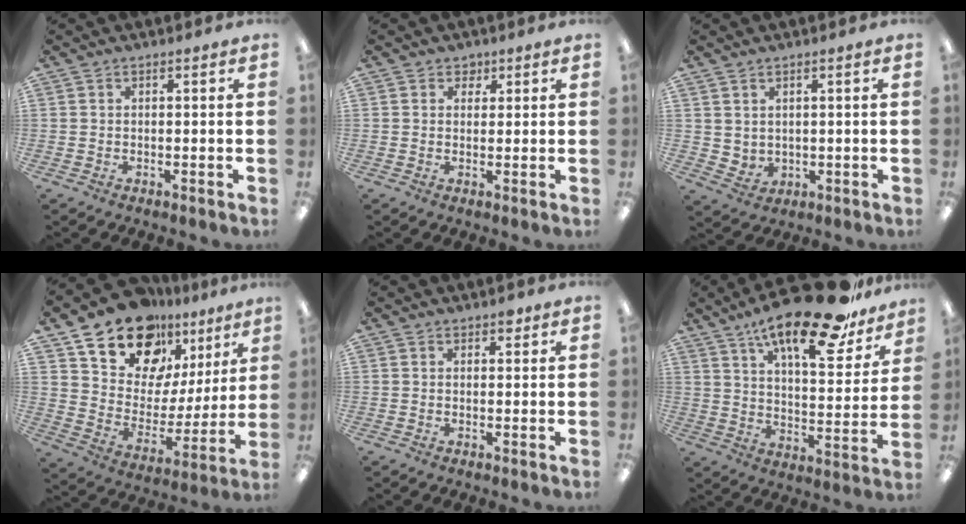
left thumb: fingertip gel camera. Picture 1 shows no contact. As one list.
[{"total": 2.1, "force": [1.2, 1.6, 0.3], "torque": [0.007, -0.003, 0.018]}, {"total": 2.9, "force": [2.2, 1.8, 0.5], "torque": [-0.016, -0.013, 0.042]}, {"total": 18.3, "force": [13.9, 10.2, 6.1], "torque": [-0.122, -0.099, 0.255]}, {"total": 1.7, "force": [1.1, 1.0, 0.7], "torque": [0.001, -0.004, 0.016]}, {"total": 21.6, "force": [15.5, 6.3, 13.6], "torque": [-0.205, -0.102, 0.255]}]